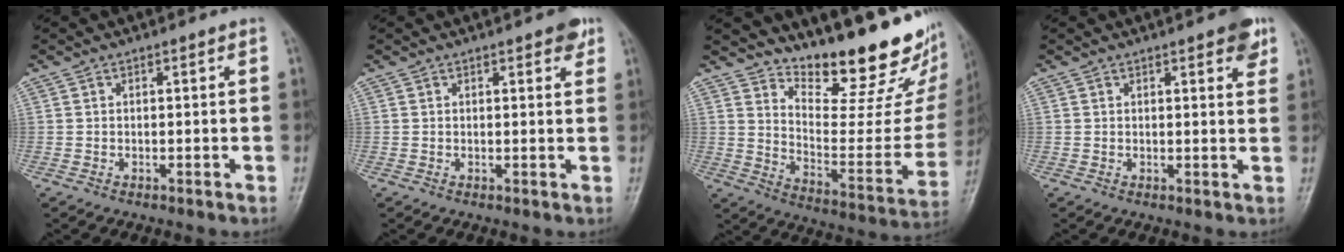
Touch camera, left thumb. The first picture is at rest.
{"total": 2.8, "force": [1.8, 1.1, 1.8], "torque": [-0.011, -0.005, 0.018]}
{"total": 22.0, "force": [17.2, 6.7, 11.9], "torque": [-0.131, -0.126, 0.247]}
{"total": 4.7, "force": [2.7, 1.5, 3.5], "torque": [-0.032, -0.009, 0.028]}